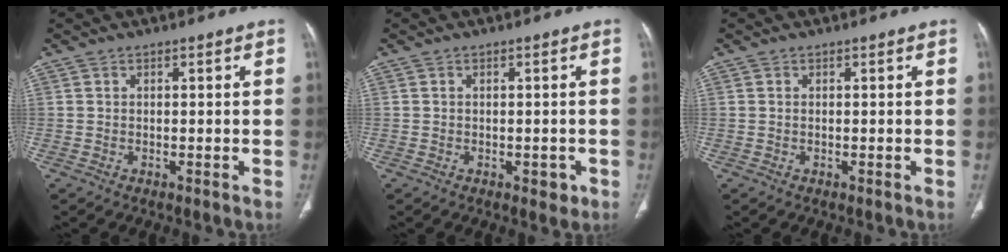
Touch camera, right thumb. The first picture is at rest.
{"total": 1.8, "force": [-0.7, 1.2, 1.2], "torque": [-0.006, 0.001, -0.005]}
{"total": 0.0}